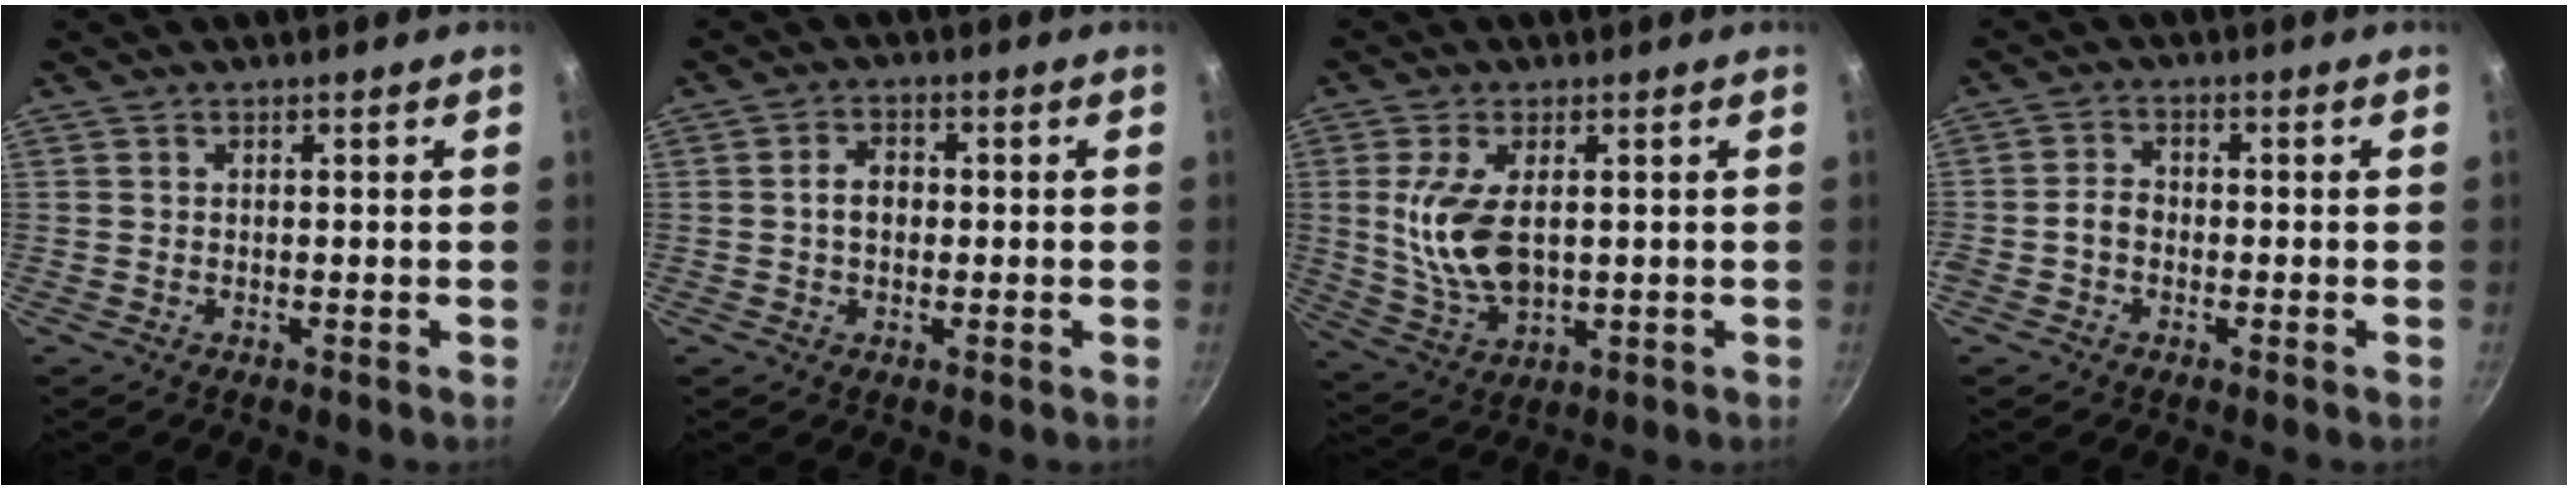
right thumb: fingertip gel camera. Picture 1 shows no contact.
{"total": 3.9, "force": [-0.1, 2.9, 2.6], "torque": [-0.027, 0.014, -0.004]}
{"total": 11.3, "force": [1.4, 6.1, 9.4], "torque": [-0.180, -0.015, 0.036]}
{"total": 3.2, "force": [-1.1, 2.5, 1.7], "torque": [-0.024, 0.019, -0.027]}